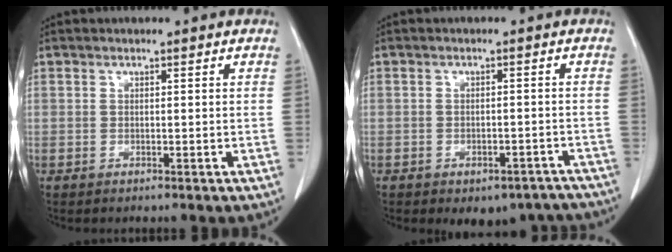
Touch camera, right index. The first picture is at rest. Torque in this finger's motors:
{"motor_torque": [1.24, -0.90, 0.25, 0.05]}